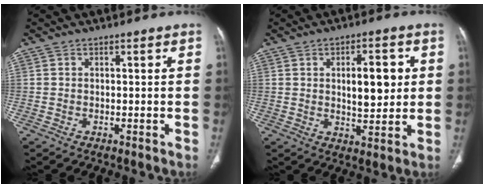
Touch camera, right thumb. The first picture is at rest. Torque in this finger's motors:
{"motor_torque": [-0.57, 0.65, 0.32, 0.81, 0.10]}